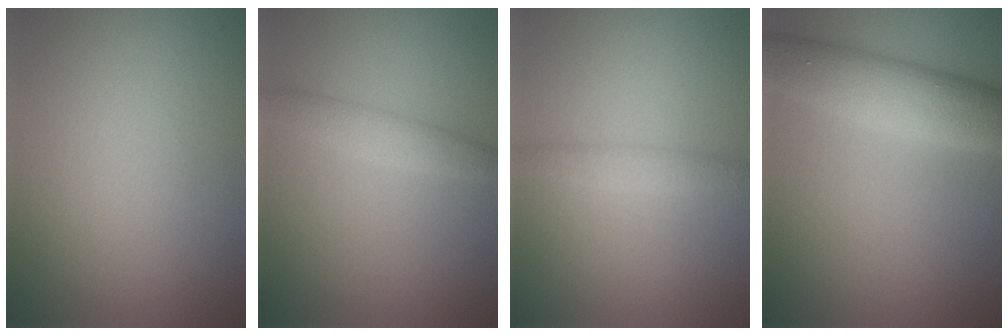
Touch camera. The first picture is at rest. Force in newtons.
{"total": 2.2, "press": 2.2, "slide": 0.1}
{"total": 1.4, "press": 1.4, "slide": 0.0}
{"total": 6.2, "press": 6.2, "slide": 0.4}